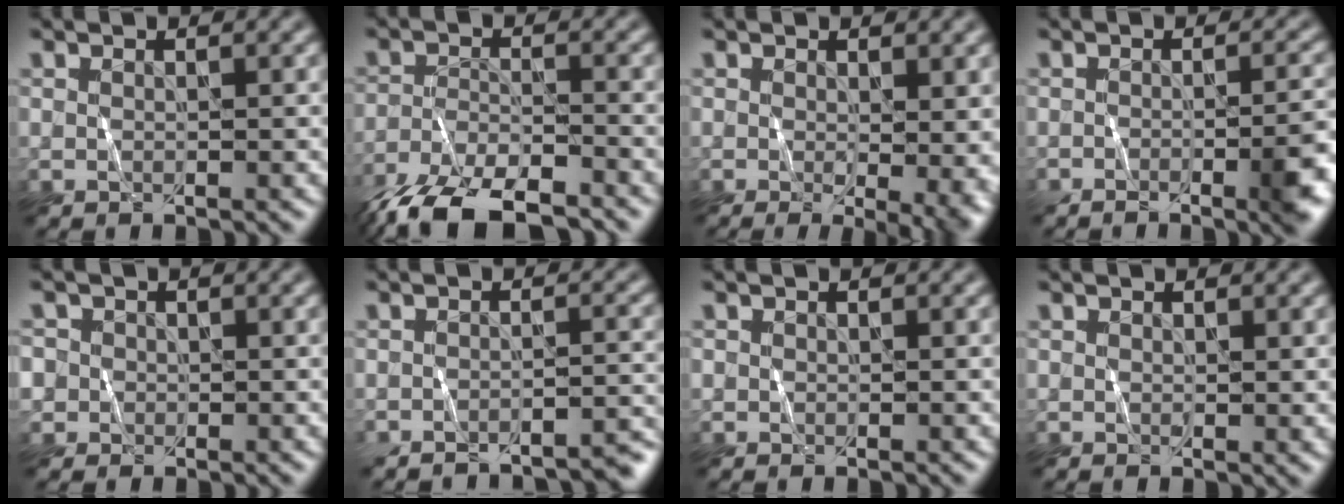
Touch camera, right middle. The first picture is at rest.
{"total": 7.9, "force": [-6.6, 2.1, 3.7], "torque": [-0.061, -0.005, -0.123]}
{"total": 5.2, "force": [-0.5, 1.7, 4.8], "torque": [-0.041, -0.010, -0.002]}
{"total": 4.3, "force": [-2.2, 1.1, 3.6], "torque": [-0.037, 0.001, -0.035]}
{"total": 2.2, "force": [-0.3, 2.2, 0.0], "torque": [0.010, 0.010, -0.014]}
{"total": 4.1, "force": [-3.9, 0.3, 1.0], "torque": [-0.006, 0.000, -0.056]}
{"total": 0.0}
{"total": 0.7, "force": [0.4, 0.2, 0.6], "torque": [-0.006, 0.003, 0.007]}